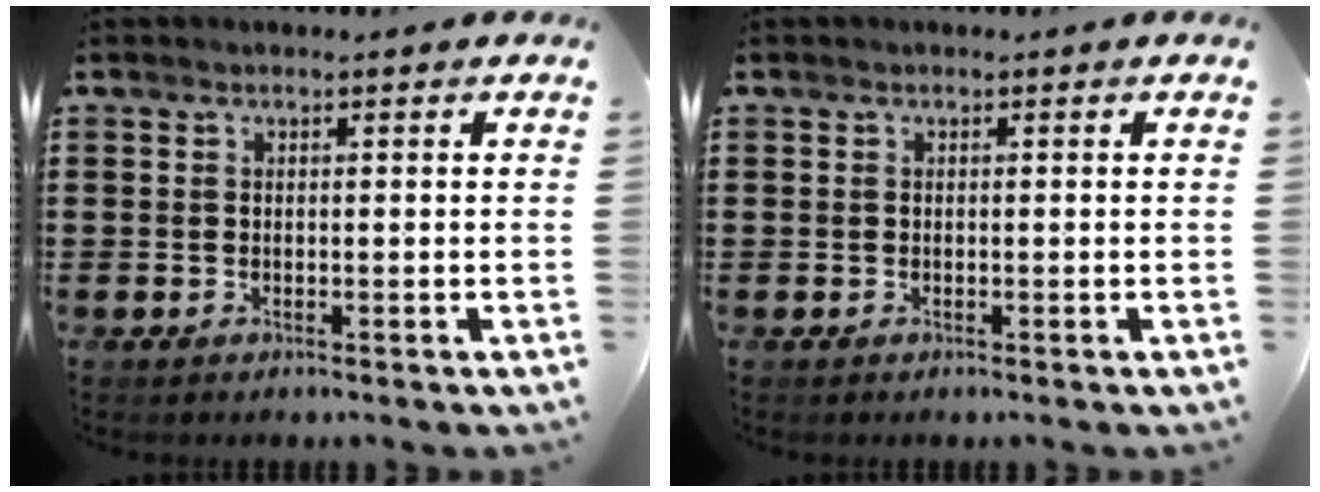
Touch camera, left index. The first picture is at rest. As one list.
[{"total": 0.0}]